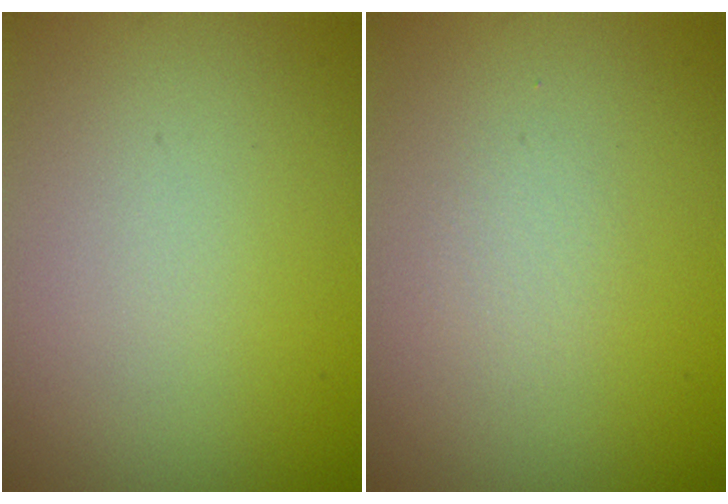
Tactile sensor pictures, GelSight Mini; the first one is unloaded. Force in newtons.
{"total": 0.9, "press": 0.9, "slide": 0.1}